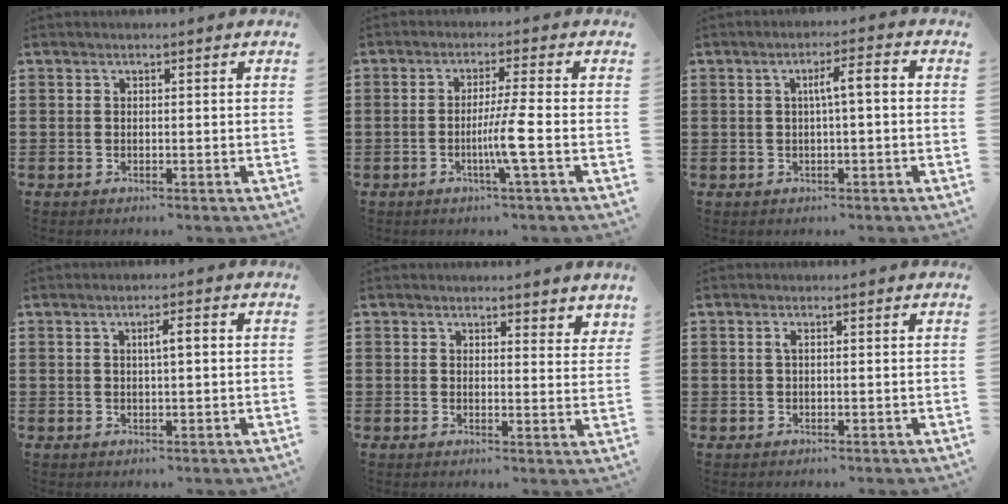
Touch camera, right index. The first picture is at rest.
{"total": 5.6, "force": [-1.6, -0.9, 5.3], "torque": [-0.097, -0.016, -0.035]}
{"total": 3.7, "force": [-0.1, 0.4, 3.7], "torque": [-0.067, 0.006, -0.006]}
{"total": 2.5, "force": [0.4, 0.4, 2.5], "torque": [-0.046, 0.002, 0.005]}
{"total": 2.4, "force": [2.3, 0.8, 0.2], "torque": [-0.001, 0.000, 0.043]}
{"total": 0.8, "force": [0.0, 0.1, 0.8], "torque": [-0.015, -0.003, 0.000]}